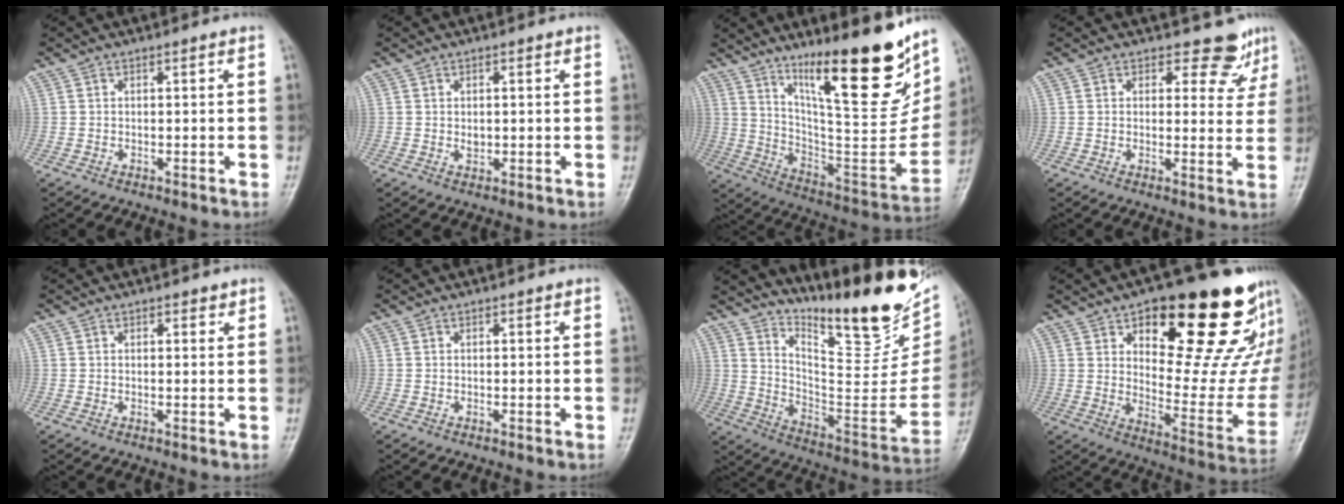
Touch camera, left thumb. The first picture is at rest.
{"total": 1.4, "force": [0.2, 1.1, 0.9], "torque": [-0.010, -0.001, 0.004]}
{"total": 24.5, "force": [15.9, 5.5, 17.8], "torque": [-0.235, -0.092, 0.267]}
{"total": 5.4, "force": [4.4, 3.1, 0.7], "torque": [0.020, -0.034, 0.041]}
{"total": 1.1, "force": [0.7, 0.7, 0.5], "torque": [0.003, -0.003, 0.006]}
{"total": 0.0}
{"total": 27.2, "force": [20.0, 7.9, 16.7], "torque": [-0.213, -0.130, 0.300]}
{"total": 28.2, "force": [16.4, 10.9, 20.2], "torque": [-0.222, -0.068, 0.239]}